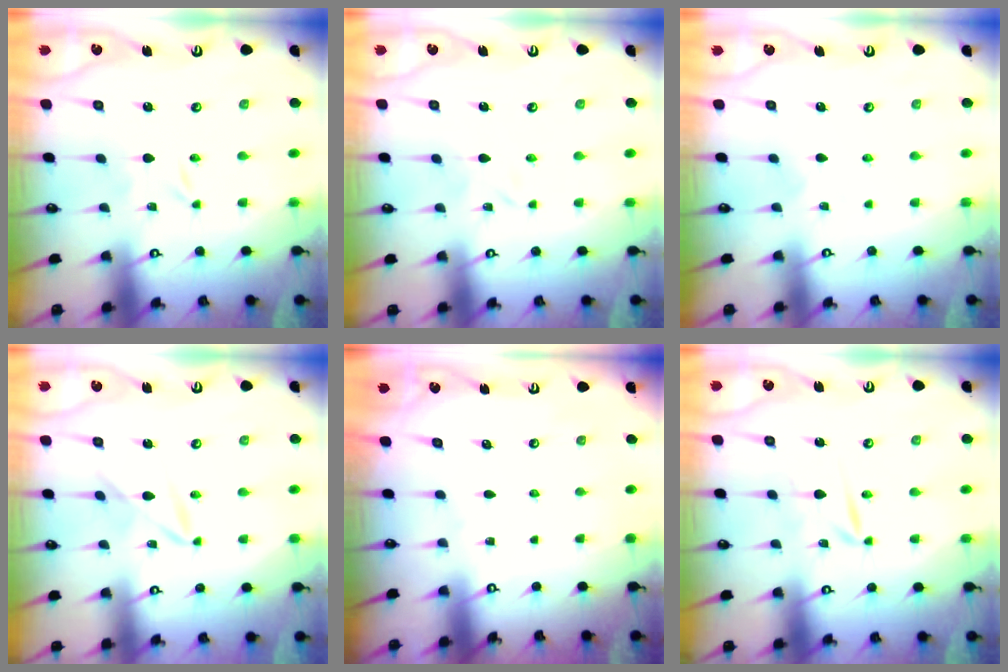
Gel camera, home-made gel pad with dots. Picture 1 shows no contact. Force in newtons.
{"total": 2.7, "press": 2.7, "slide": 0.3}
{"total": 2.2, "press": 2.2, "slide": 0.2}
{"total": 6.6, "press": 6.5, "slide": 0.5}
{"total": 0.0}
{"total": 3.0, "press": 3.0, "slide": 0.3}